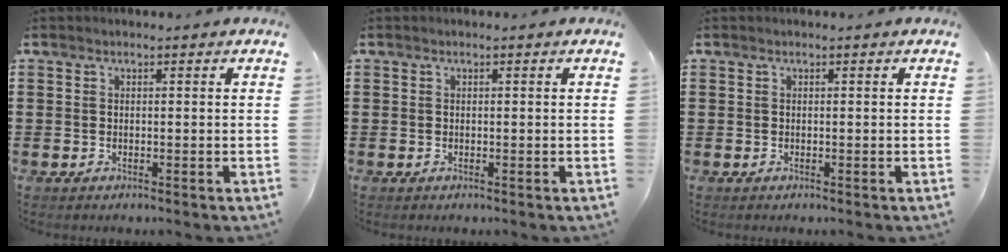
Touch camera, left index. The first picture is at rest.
{"total": 0.0}
{"total": 0.0}